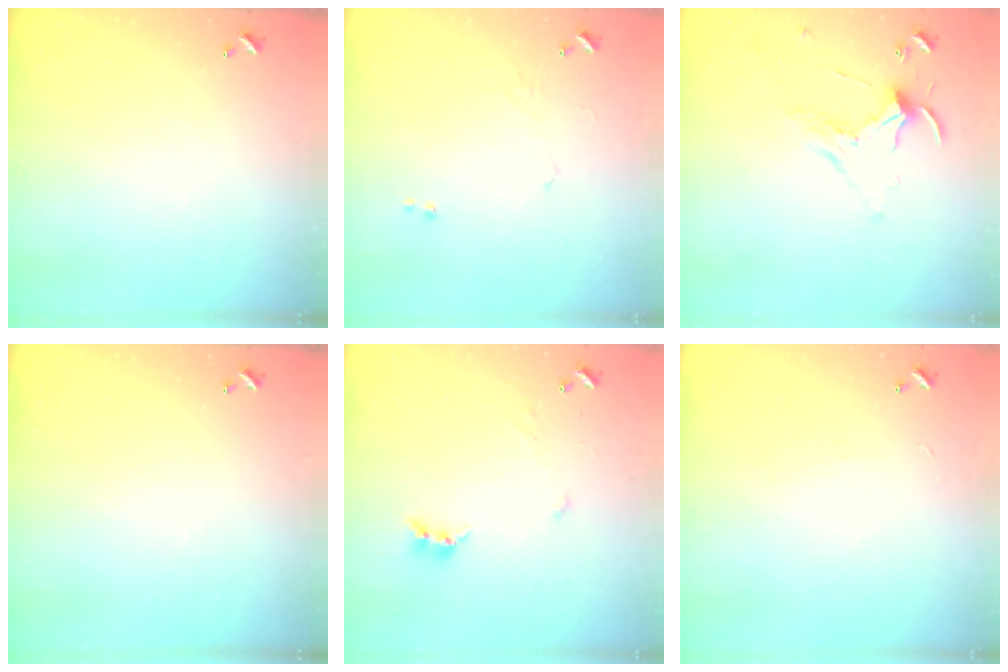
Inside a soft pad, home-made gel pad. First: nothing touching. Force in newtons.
{"total": 0.9, "press": 0.7, "slide": 0.5}
{"total": 0.9, "press": 0.8, "slide": 0.4}
{"total": 0.0}
{"total": 0.6, "press": 0.6, "slide": 0.3}
{"total": 0.7, "press": 0.3, "slide": 0.7}